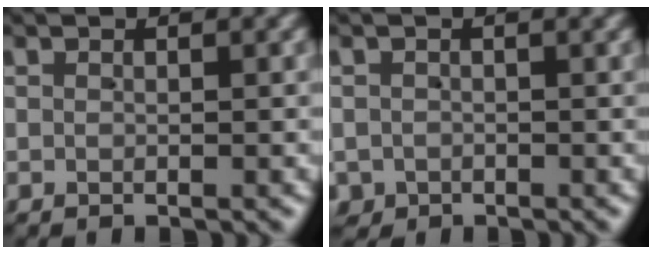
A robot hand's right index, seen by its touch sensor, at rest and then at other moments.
{"total": 2.9, "force": [-1.8, 2.3, 0.0], "torque": [-0.001, -0.025, -0.022]}